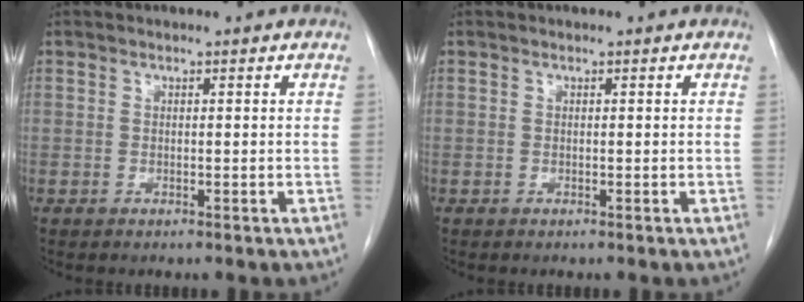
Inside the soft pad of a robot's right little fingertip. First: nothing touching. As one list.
[{"total": 0.0}]